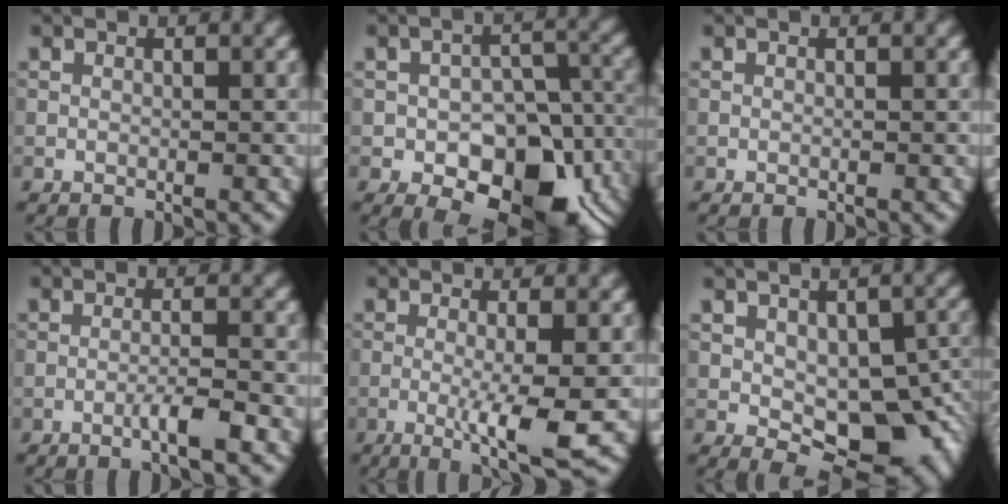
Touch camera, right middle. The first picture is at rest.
{"total": 12.5, "force": [-5.0, 7.3, 8.8], "torque": [-0.119, -0.021, -0.064]}
{"total": 0.0}
{"total": 2.6, "force": [-1.2, 0.2, 2.3], "torque": [-0.036, 0.006, -0.025]}
{"total": 4.8, "force": [-1.1, 0.6, 4.7], "torque": [-0.078, -0.013, -0.018]}
{"total": 9.7, "force": [-1.2, 5.7, 7.7], "torque": [-0.113, -0.021, -0.008]}